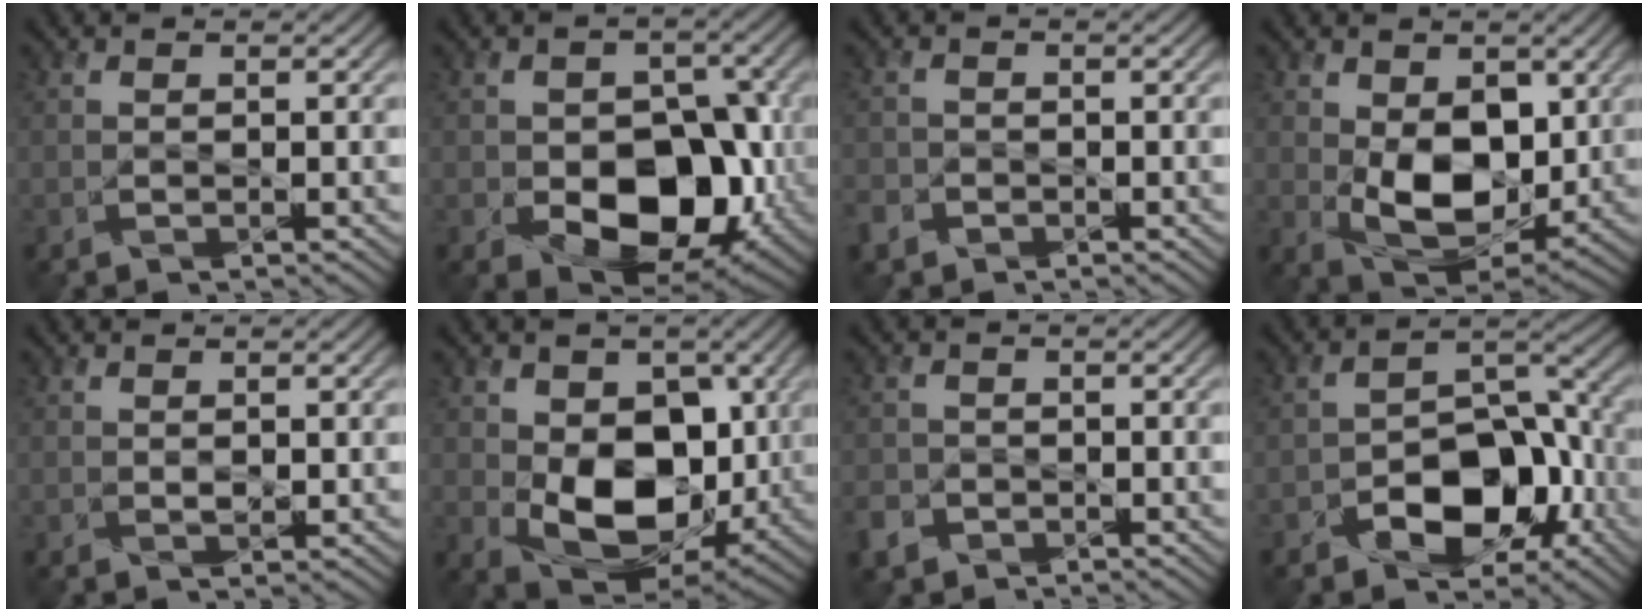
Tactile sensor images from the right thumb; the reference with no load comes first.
{"total": 11.8, "force": [-3.2, 7.9, 8.2], "torque": [-0.116, -0.017, -0.047]}
{"total": 2.3, "force": [-1.5, 1.7, 0.5], "torque": [-0.018, -0.004, -0.039]}
{"total": 10.3, "force": [0.8, 6.7, 7.8], "torque": [-0.154, -0.015, 0.019]}
{"total": 0.9, "force": [0.3, 0.6, 0.7], "torque": [-0.014, -0.002, 0.007]}
{"total": 12.3, "force": [-0.1, 8.5, 8.8], "torque": [-0.163, -0.022, 0.002]}
{"total": 2.9, "force": [-1.8, 2.1, 0.8], "torque": [-0.028, -0.005, -0.043]}
{"total": 10.0, "force": [-4.1, 6.3, 6.7], "torque": [-0.097, -0.002, -0.075]}